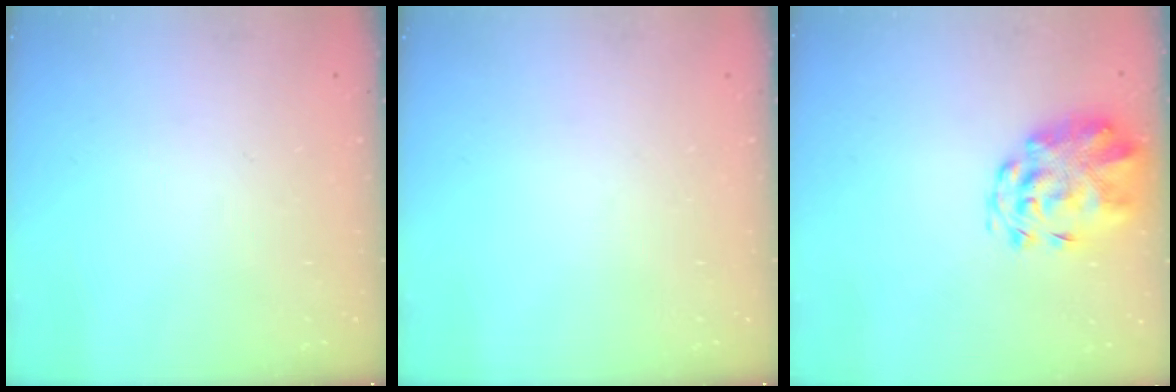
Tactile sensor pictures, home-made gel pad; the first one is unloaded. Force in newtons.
{"total": 0.0}
{"total": 5.1, "press": 5.0, "slide": 0.9}